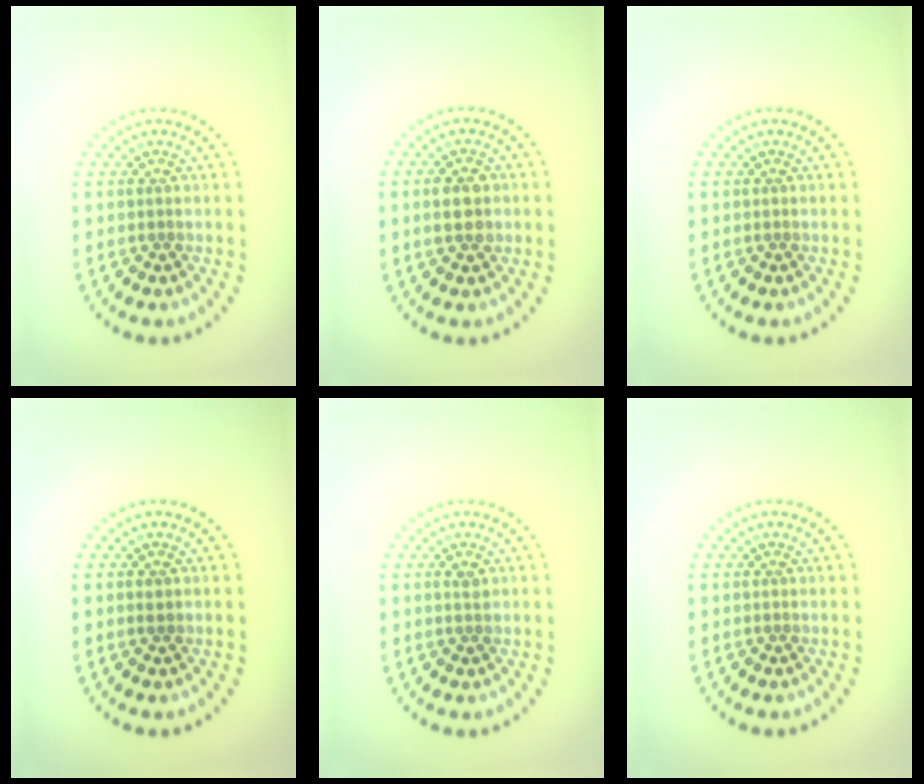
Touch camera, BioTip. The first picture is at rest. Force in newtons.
{"total": 2.8, "press": 2.8, "slide": 0.2}
{"total": 0.0}
{"total": 0.8, "press": 0.8, "slide": 0.3}
{"total": 0.9, "press": 0.9, "slide": 0.0}
{"total": 0.0}